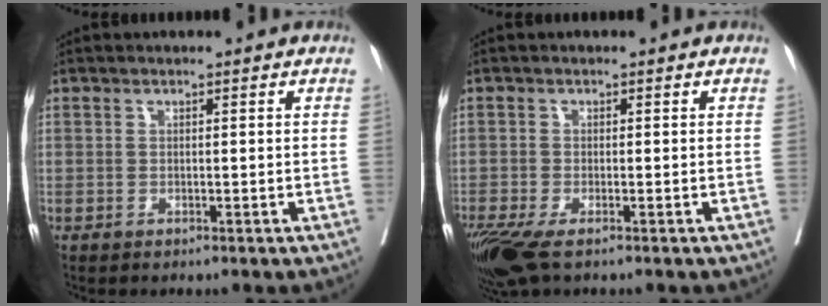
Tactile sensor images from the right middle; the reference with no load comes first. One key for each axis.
{"total": 6.0, "fx": -3.9, "fy": 1.7, "fz": 4.2, "tx": -0.081, "ty": -0.018, "tz": -0.073}